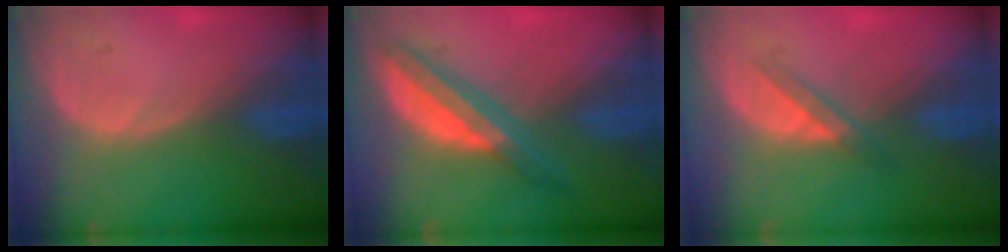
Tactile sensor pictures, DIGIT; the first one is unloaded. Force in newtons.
{"total": 6.6, "press": 5.8, "slide": 3.2}
{"total": 2.6, "press": 2.4, "slide": 1.0}